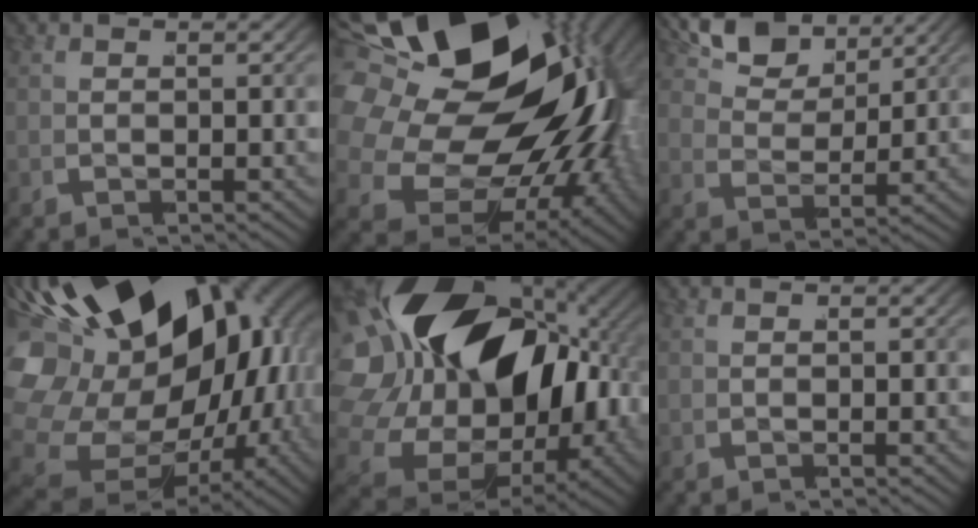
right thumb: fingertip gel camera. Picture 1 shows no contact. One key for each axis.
{"total": 32.8, "fx": -0.9, "fy": 22.6, "fz": 23.7, "tx": -0.391, "ty": -0.056, "tz": -0.007}
{"total": 5.4, "fx": 3.9, "fy": 2.3, "fz": 3.0, "tx": -0.060, "ty": 0.006, "tz": 0.065}
{"total": 29.1, "fx": 2.0, "fy": 20.5, "fz": 20.5, "tx": -0.372, "ty": -0.034, "tz": 0.030}
{"total": 29.4, "fx": -0.3, "fy": 20.4, "fz": 21.1, "tx": -0.387, "ty": -0.044, "tz": 0.005}
{"total": 0.0}